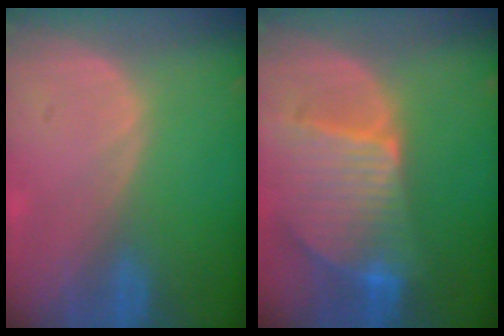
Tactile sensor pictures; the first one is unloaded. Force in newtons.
{"total": 9.4, "press": 8.2, "slide": 4.6}